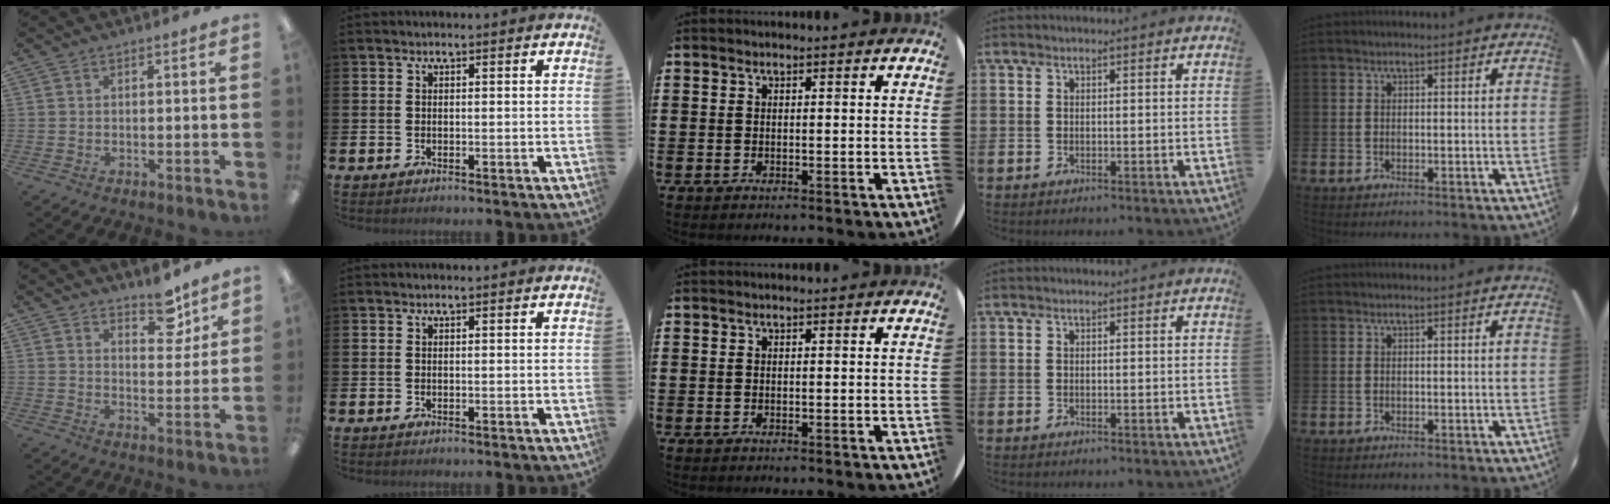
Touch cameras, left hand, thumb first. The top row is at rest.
{"thumb": {"total": 7.7, "force": [6.1, 3.4, 3.1], "torque": [-0.015, -0.044, 0.103]}}